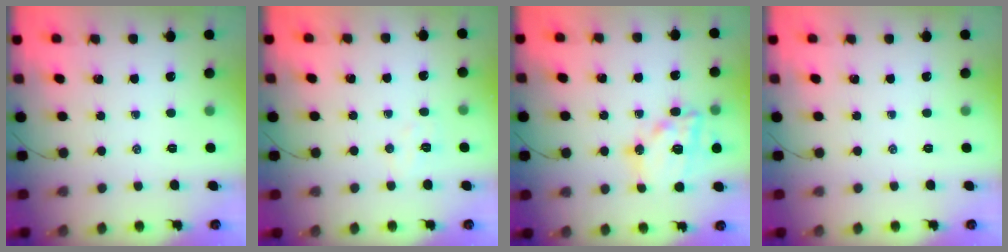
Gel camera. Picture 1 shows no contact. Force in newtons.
{"total": 4.7, "press": 4.6, "slide": 0.9}
{"total": 16.8, "press": 16.5, "slide": 3.2}
{"total": 0.0}